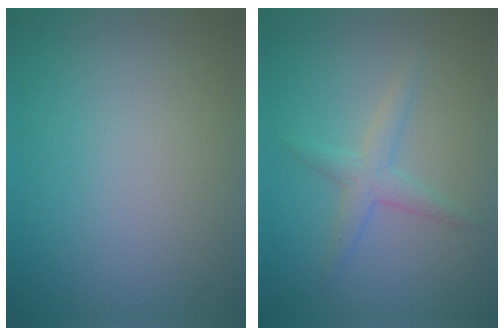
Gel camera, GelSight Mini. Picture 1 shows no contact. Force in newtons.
{"total": 2.1, "press": 2.1, "slide": 0.1}